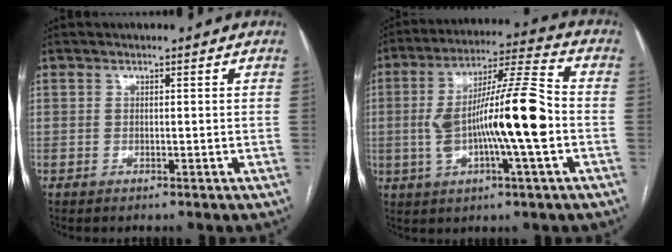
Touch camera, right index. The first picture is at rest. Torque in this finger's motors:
{"motor_torque": [1.60, -0.54, 0.92, 0.21]}